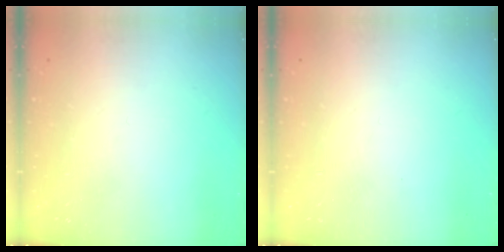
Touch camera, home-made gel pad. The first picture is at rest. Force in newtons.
{"total": 0.0}